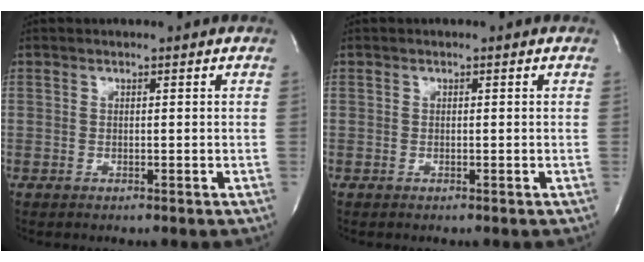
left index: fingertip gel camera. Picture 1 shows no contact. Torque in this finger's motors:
{"motor_torque": [-0.03, 0.00, 0.00, -0.02]}